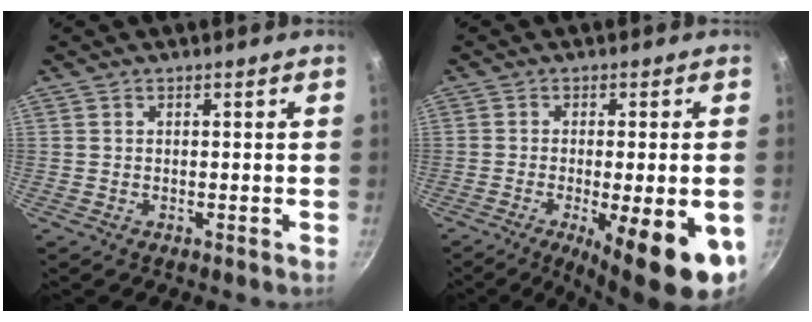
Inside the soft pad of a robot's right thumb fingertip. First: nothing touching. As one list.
[{"total": 16.1, "force": [-5.6, 4.1, 14.5], "torque": [-0.183, -0.004, -0.072]}]